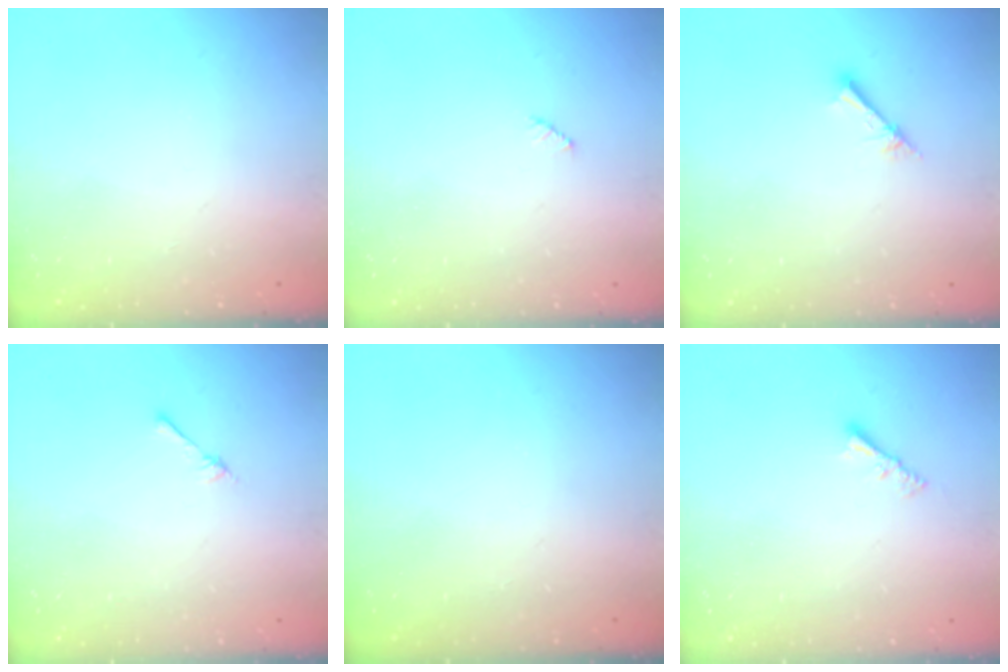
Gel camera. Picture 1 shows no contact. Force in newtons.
{"total": 2.5, "press": 2.5, "slide": 0.3}
{"total": 2.1, "press": 2.1, "slide": 0.2}
{"total": 2.4, "press": 2.4, "slide": 0.3}
{"total": 0.0}
{"total": 3.0, "press": 3.0, "slide": 0.1}